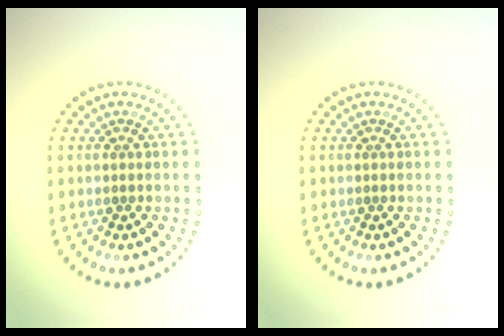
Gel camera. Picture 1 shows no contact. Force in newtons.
{"total": 0.0}